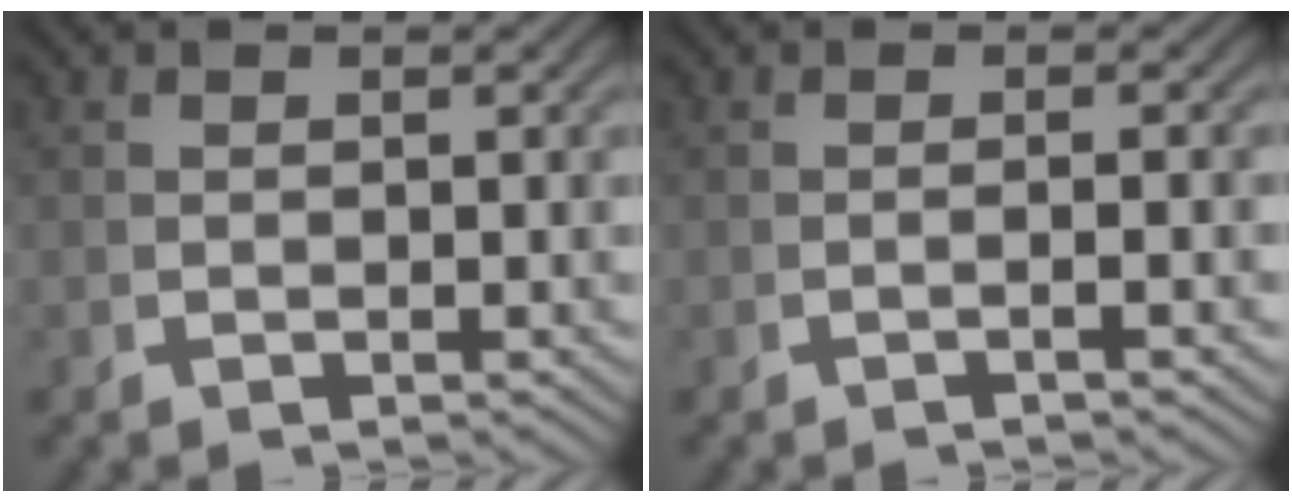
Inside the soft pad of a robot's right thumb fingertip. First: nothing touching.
{"total": 1.3, "force": [-0.6, -0.2, 1.1], "torque": [-0.022, 0.009, -0.014]}